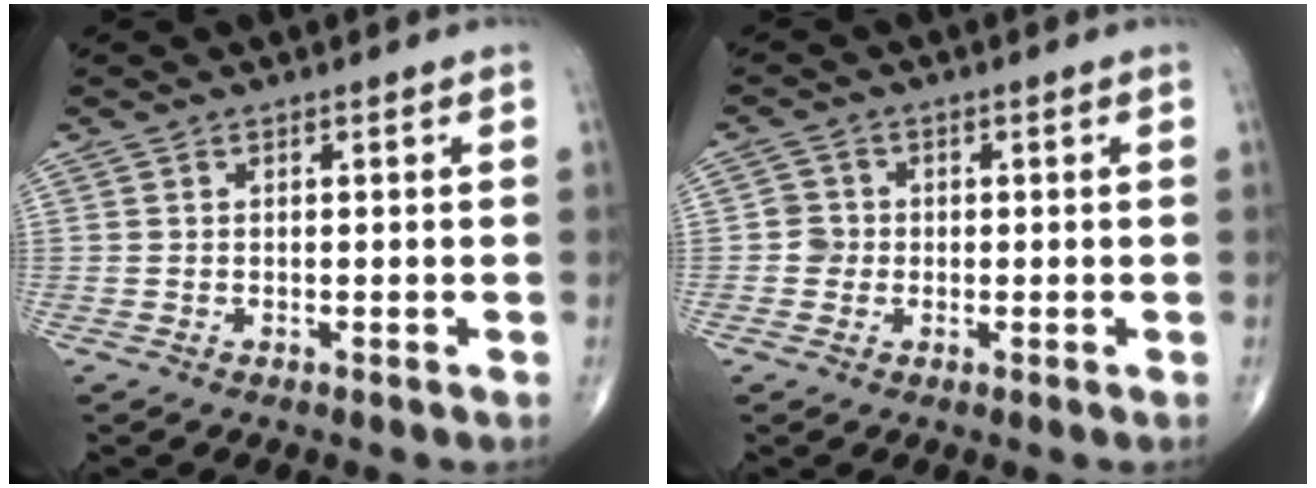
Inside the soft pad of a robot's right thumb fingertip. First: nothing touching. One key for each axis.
{"total": 2.6, "fx": -0.4, "fy": 2.6, "fz": 0.4, "tx": 0.009, "ty": 0.009, "tz": -0.012}